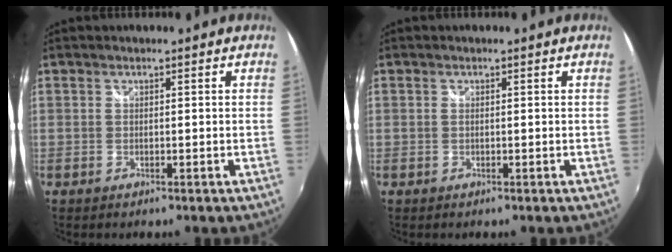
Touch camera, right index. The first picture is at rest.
{"total": 0.0}